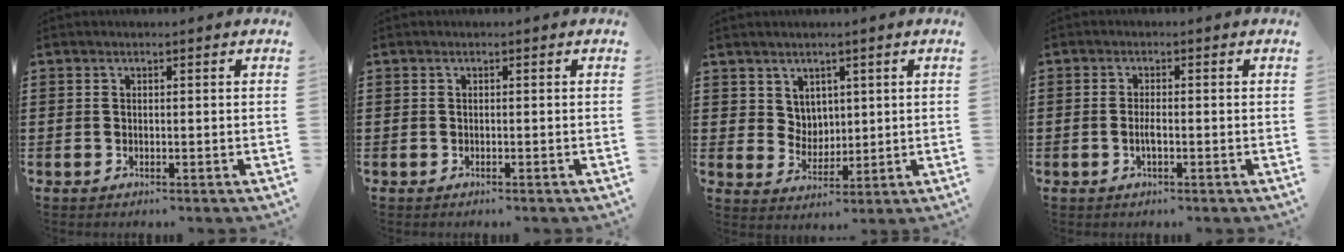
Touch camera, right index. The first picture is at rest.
{"total": 0.0}
{"total": 5.5, "force": [3.6, 4.1, 0.4], "torque": [-0.034, -0.007, 0.070]}
{"total": 1.9, "force": [-0.6, 0.3, 1.8], "torque": [-0.041, -0.005, -0.012]}